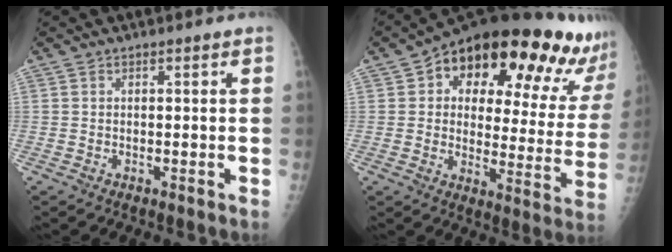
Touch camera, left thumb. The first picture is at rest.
{"total": 26.6, "force": [17.0, 10.5, 17.6], "torque": [-0.198, -0.049, 0.221]}